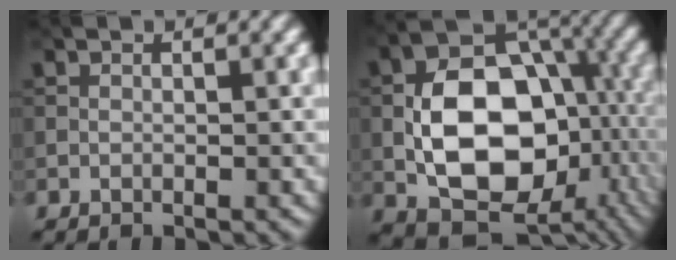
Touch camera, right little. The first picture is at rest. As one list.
[{"total": 13.8, "force": [-2.3, 9.0, 10.3], "torque": [-0.171, -0.005, -0.043]}]